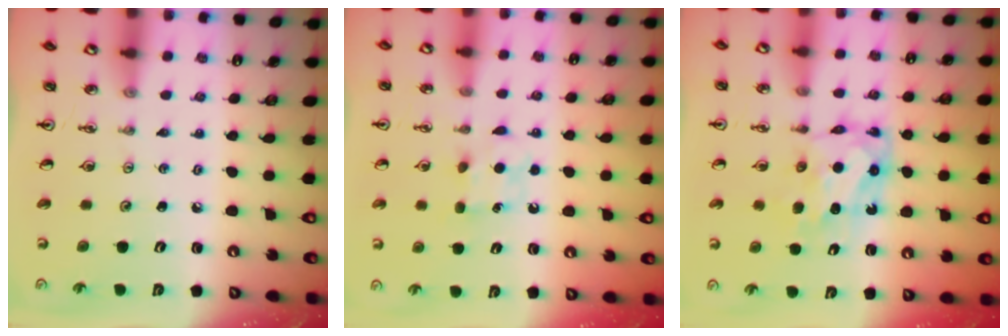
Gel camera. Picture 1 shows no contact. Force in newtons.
{"total": 7.2, "press": 7.2, "slide": 0.7}
{"total": 6.7, "press": 6.7, "slide": 0.4}